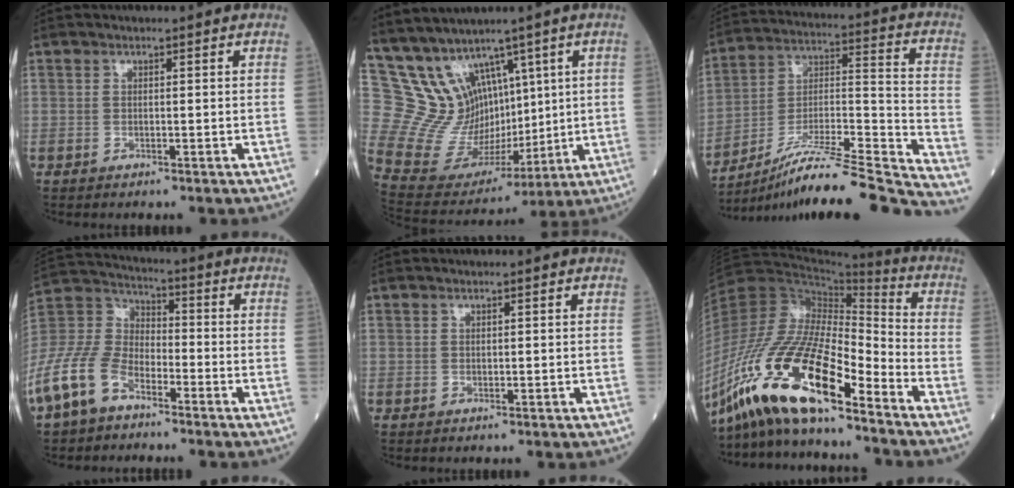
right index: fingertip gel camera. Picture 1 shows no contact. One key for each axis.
{"total": 11.8, "fx": 7.3, "fy": 8.1, "fz": 4.7, "tx": -0.112, "ty": 0.043, "tz": 0.174}
{"total": 23.8, "fx": -21.1, "fy": -1.4, "fz": 11.0, "tx": -0.153, "ty": -0.007, "tz": -0.346}
{"total": 15.2, "fx": -9.8, "fy": 7.8, "fz": 8.6, "tx": -0.208, "ty": 0.008, "tz": -0.199}
{"total": 0.0}
{"total": 20.9, "fx": -14.5, "fy": 3.7, "fz": 14.7, "tx": -0.325, "ty": -0.024, "tz": -0.271}